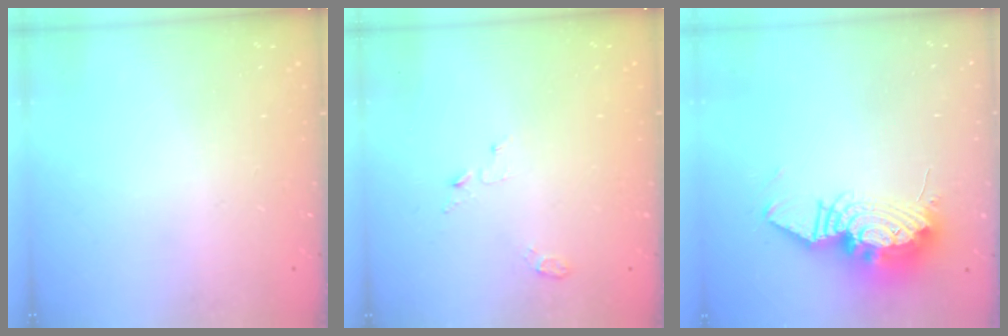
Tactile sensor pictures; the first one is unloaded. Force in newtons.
{"total": 3.8, "press": 3.8, "slide": 0.4}
{"total": 13.7, "press": 13.7, "slide": 1.0}